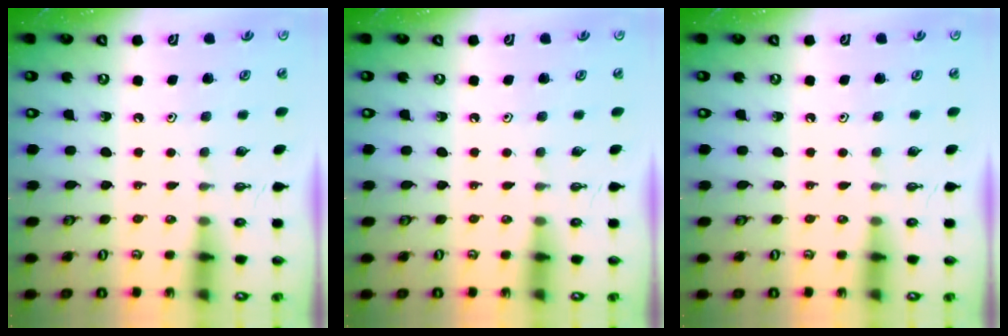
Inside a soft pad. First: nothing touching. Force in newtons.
{"total": 0.0}
{"total": 0.0}